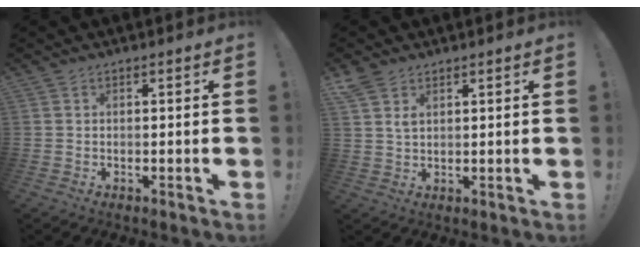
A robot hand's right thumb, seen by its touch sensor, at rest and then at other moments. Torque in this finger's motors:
{"motor_torque": [0.47, 0.81, 0.28, 0.01, 0.00]}